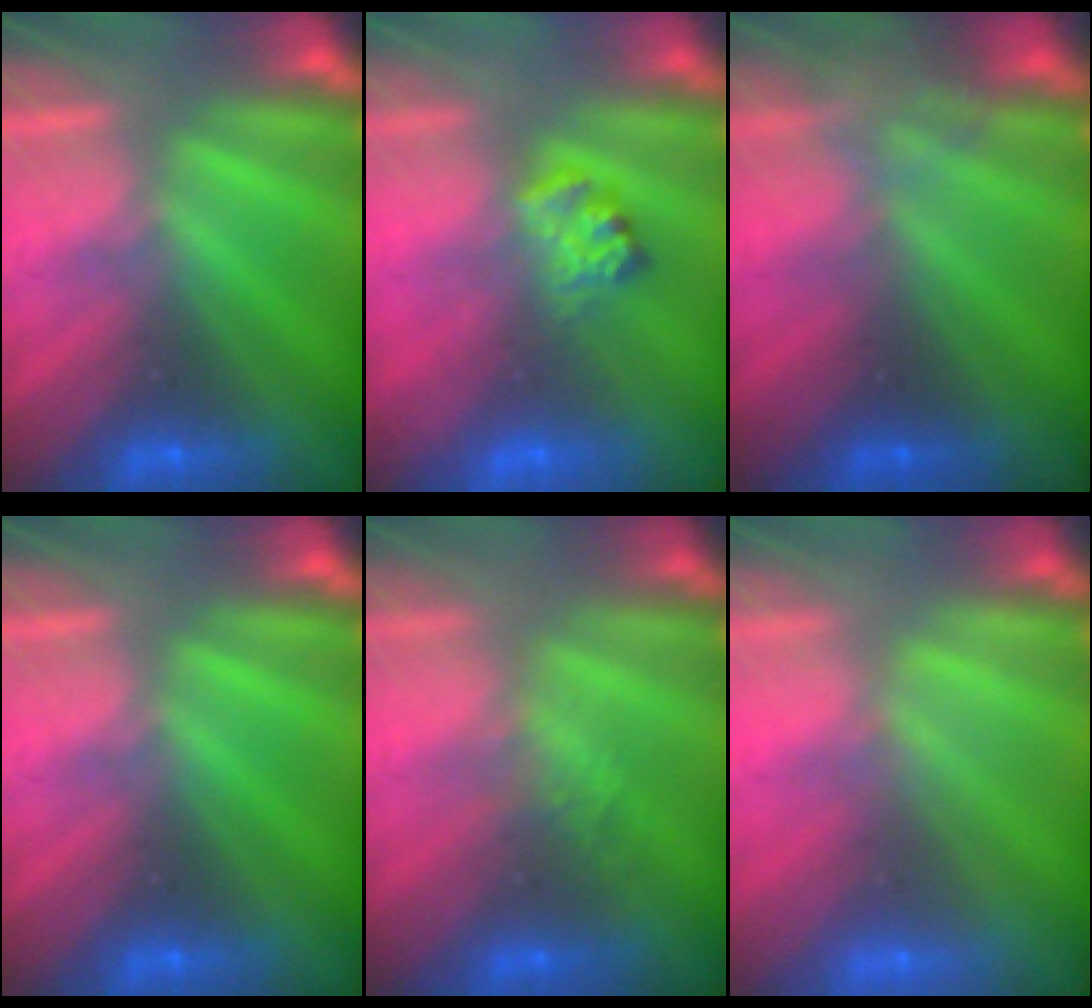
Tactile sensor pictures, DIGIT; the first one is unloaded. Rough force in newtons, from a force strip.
{"total": 2.4}
{"total": 2.2}
{"total": 0.0}
{"total": 1.1}
{"total": 1.8}